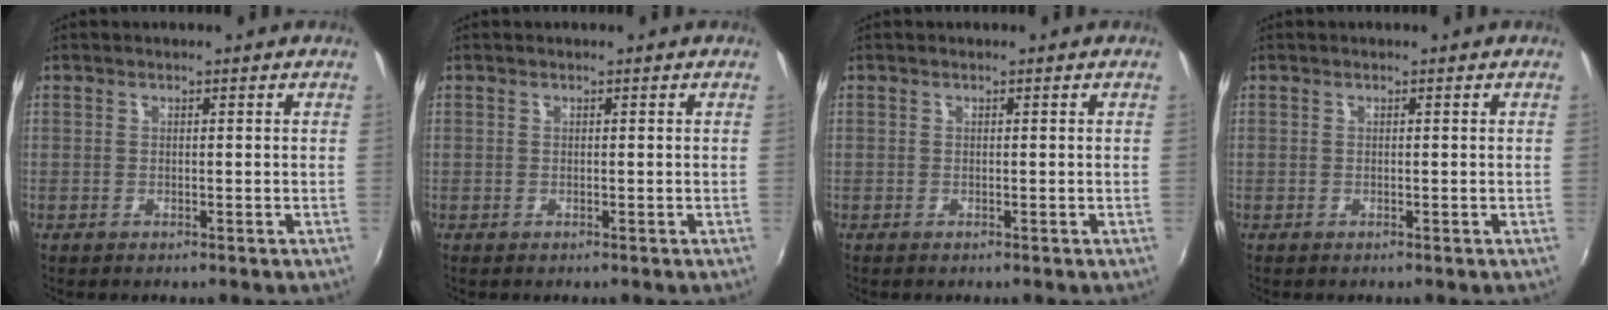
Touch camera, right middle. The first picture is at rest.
{"total": 0.0}
{"total": 0.0}
{"total": 0.0}